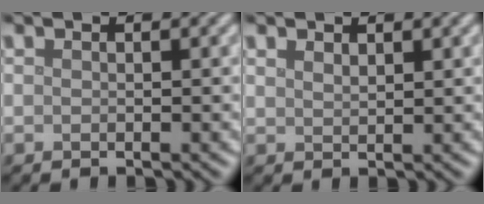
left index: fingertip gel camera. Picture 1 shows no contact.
{"total": 1.2, "force": [1.0, 0.4, 0.5], "torque": [-0.012, -0.001, 0.021]}